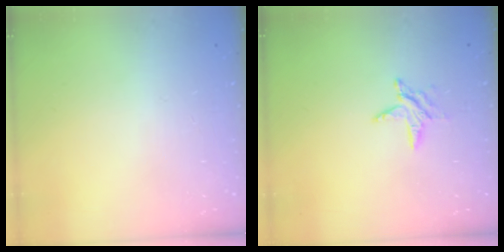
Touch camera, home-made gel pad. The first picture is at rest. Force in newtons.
{"total": 5.8, "press": 5.7, "slide": 0.6}